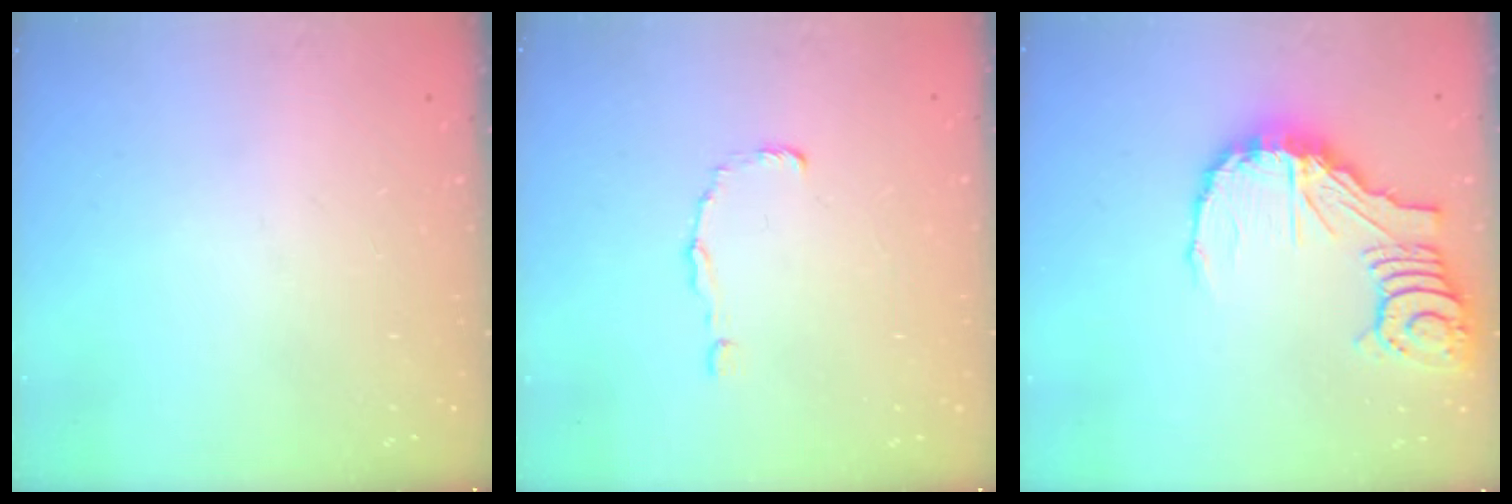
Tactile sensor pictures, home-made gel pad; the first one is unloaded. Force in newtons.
{"total": 1.5, "press": 1.5, "slide": 0.1}
{"total": 14.8, "press": 14.7, "slide": 2.0}